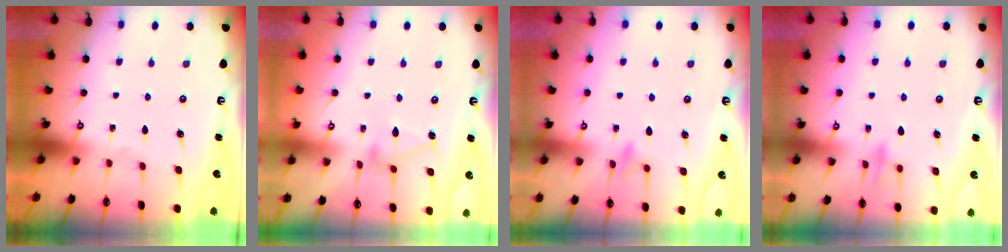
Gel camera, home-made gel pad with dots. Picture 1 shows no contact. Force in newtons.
{"total": 8.9, "press": 8.9, "slide": 0.4}
{"total": 8.3, "press": 8.3, "slide": 0.6}
{"total": 8.2, "press": 8.2, "slide": 0.6}